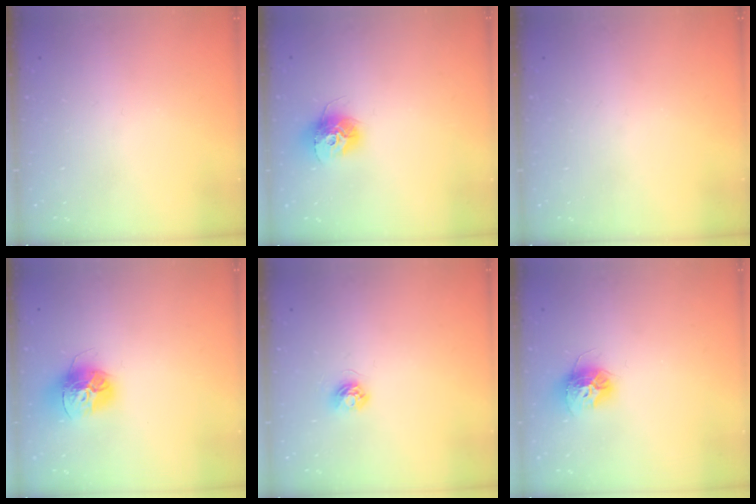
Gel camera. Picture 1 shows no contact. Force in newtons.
{"total": 11.5, "press": 11.5, "slide": 0.8}
{"total": 0.0}
{"total": 14.4, "press": 14.3, "slide": 1.5}
{"total": 4.4, "press": 4.4, "slide": 0.5}
{"total": 11.3, "press": 11.3, "slide": 0.9}